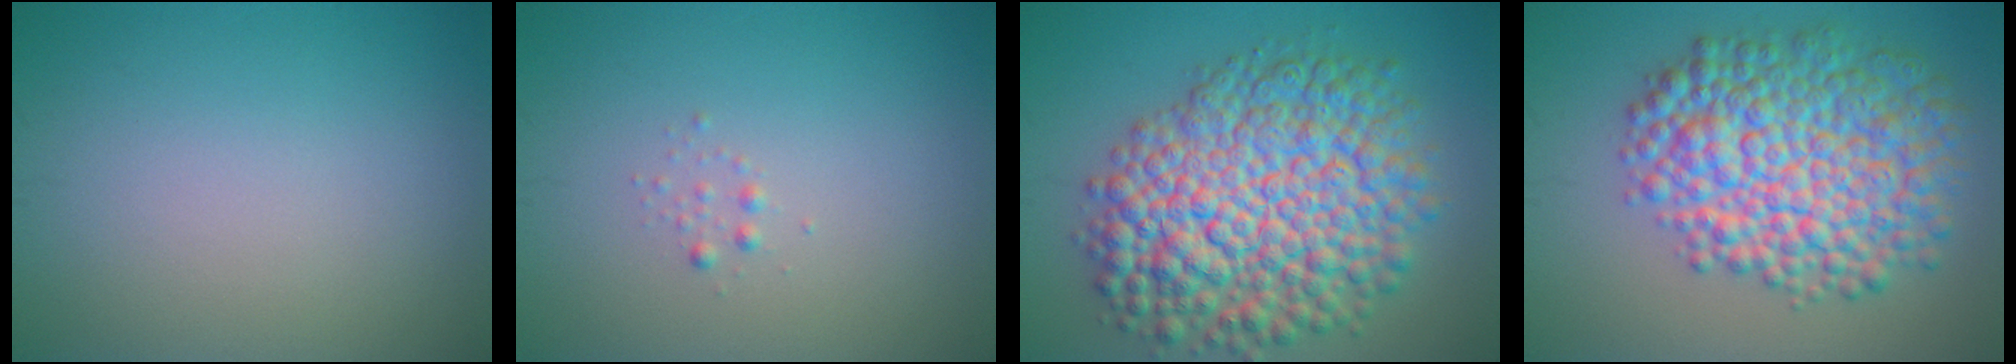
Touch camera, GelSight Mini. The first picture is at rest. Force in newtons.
{"total": 0.6, "press": 0.6, "slide": 0.0}
{"total": 12.3, "press": 12.3, "slide": 0.3}
{"total": 10.5, "press": 10.5, "slide": 0.2}